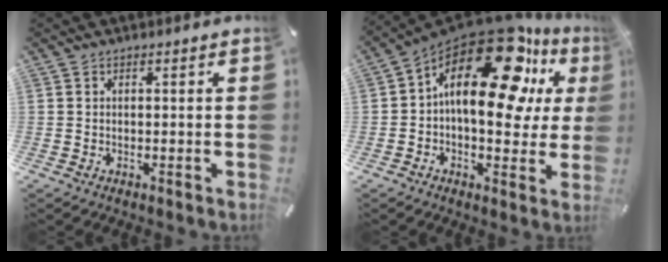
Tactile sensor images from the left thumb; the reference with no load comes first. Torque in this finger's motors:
{"motor_torque": [2.47, 2.54, 1.74, -1.03, 0.61]}